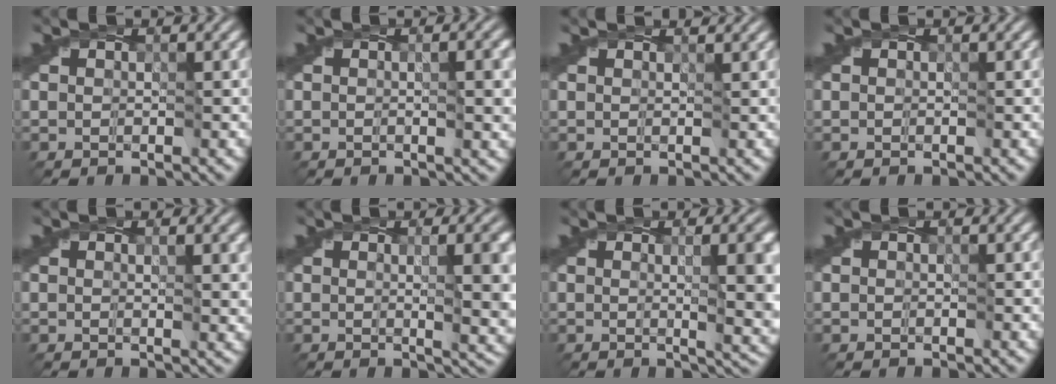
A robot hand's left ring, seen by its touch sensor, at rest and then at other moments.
{"total": 3.6, "force": [-0.2, 0.9, 3.5], "torque": [-0.047, -0.002, -0.003]}
{"total": 1.2, "force": [0.9, 0.4, 0.7], "torque": [-0.007, 0.004, 0.004]}
{"total": 0.0}
{"total": 1.9, "force": [0.5, 0.4, 1.8], "torque": [-0.026, -0.001, 0.004]}
{"total": 9.1, "force": [0.4, 3.7, 8.3], "torque": [-0.071, 0.008, 0.005]}
{"total": 10.1, "force": [0.4, 4.2, 9.2], "torque": [-0.079, 0.009, 0.005]}
{"total": 0.0}